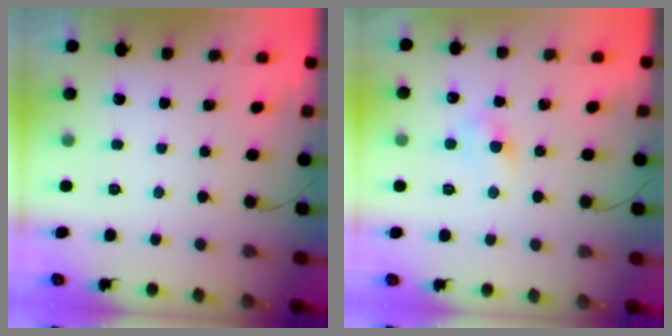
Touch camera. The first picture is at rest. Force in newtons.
{"total": 3.9, "press": 3.8, "slide": 1.0}